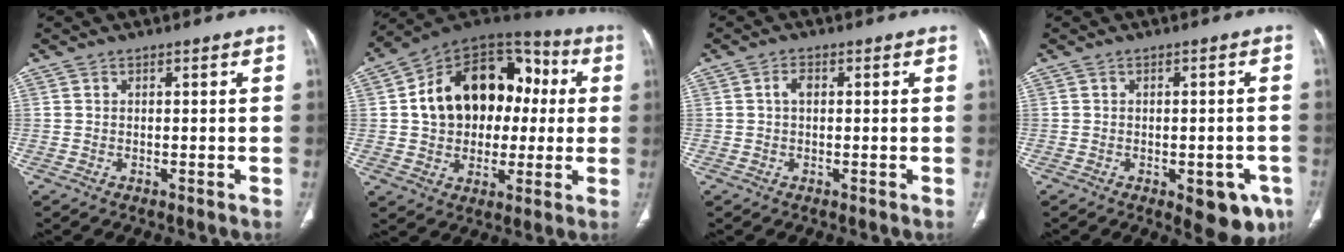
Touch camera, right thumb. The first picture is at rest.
{"total": 22.2, "force": [2.1, 16.0, 15.2], "torque": [-0.206, 0.038, 0.037]}
{"total": 1.8, "force": [0.2, 1.1, 1.5], "torque": [-0.027, 0.007, 0.002]}
{"total": 8.5, "force": [-3.7, 4.0, 6.4], "torque": [-0.050, 0.007, -0.038]}